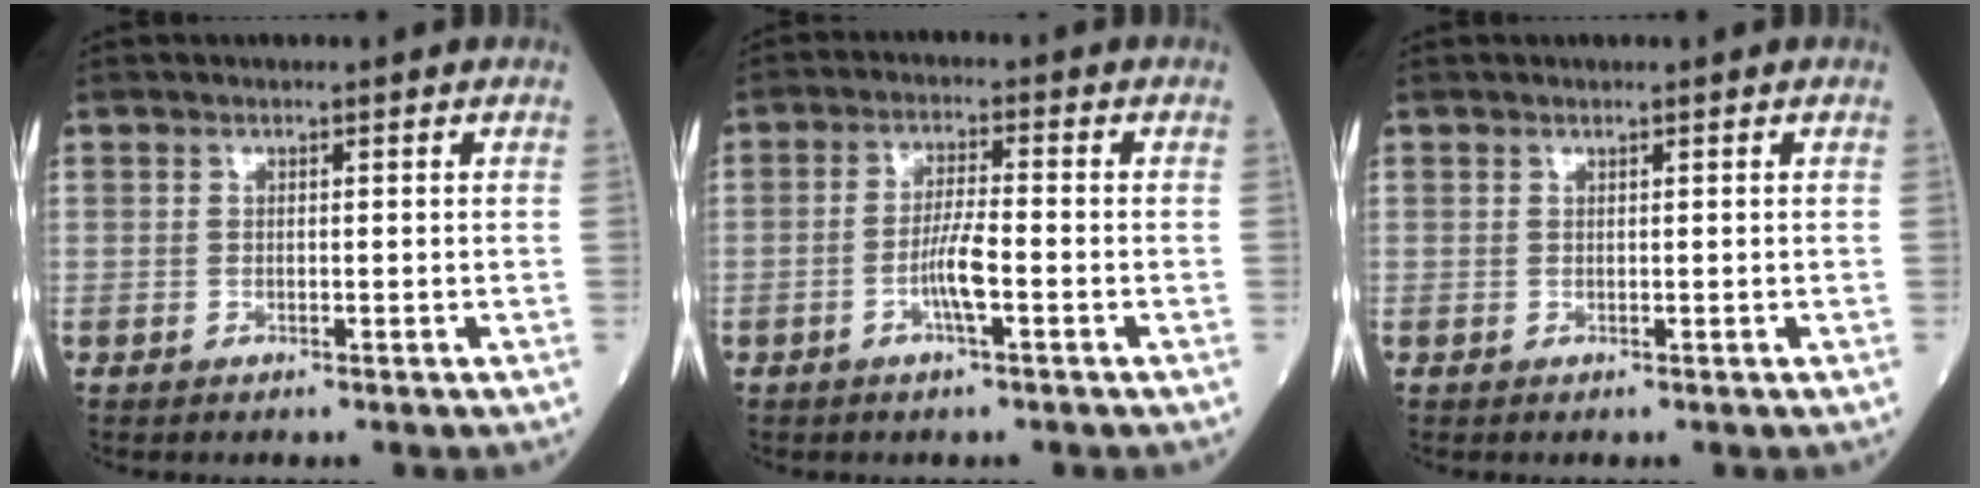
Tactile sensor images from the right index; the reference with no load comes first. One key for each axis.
{"total": 4.8, "fx": -1.8, "fy": 0.2, "fz": 4.4, "tx": -0.088, "ty": 0.001, "tz": -0.036}
{"total": 0.0}